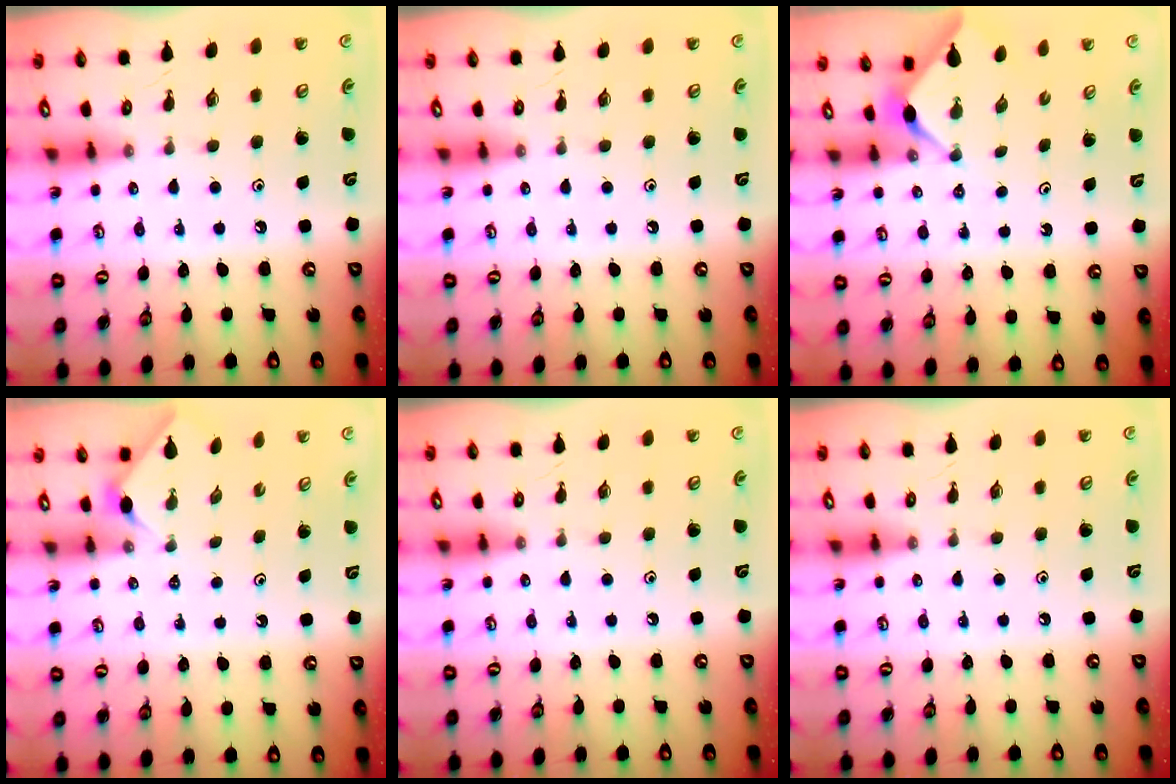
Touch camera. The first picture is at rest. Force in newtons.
{"total": 0.0}
{"total": 2.9, "press": 2.9, "slide": 0.4}
{"total": 1.9, "press": 1.8, "slide": 0.4}
{"total": 0.0}
{"total": 0.0}